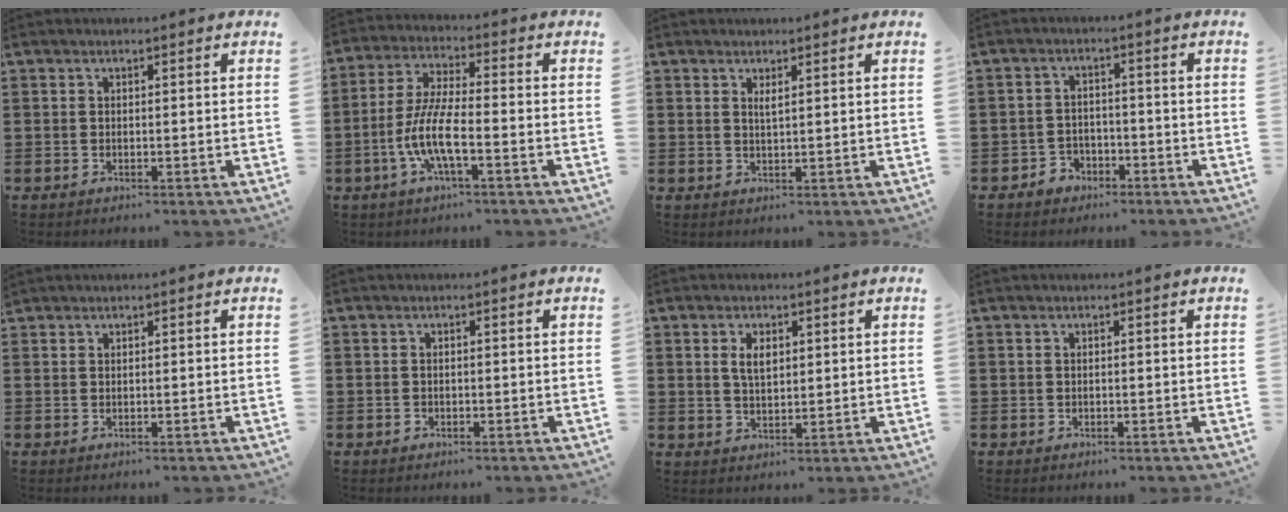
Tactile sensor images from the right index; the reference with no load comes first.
{"total": 7.9, "force": [-3.1, 1.6, 7.1], "torque": [-0.167, -0.014, -0.066]}
{"total": 1.1, "force": [0.7, 0.2, 0.8], "torque": [-0.017, 0.001, 0.013]}
{"total": 2.7, "force": [-2.1, 1.7, 0.2], "torque": [-0.013, 0.006, -0.046]}
{"total": 0.0}
{"total": 0.6, "force": [-0.3, 0.5, 0.2], "torque": [-0.005, 0.004, -0.008]}
{"total": 3.3, "force": [1.0, 1.7, 2.7], "torque": [-0.057, 0.008, 0.016]}
{"total": 0.0}